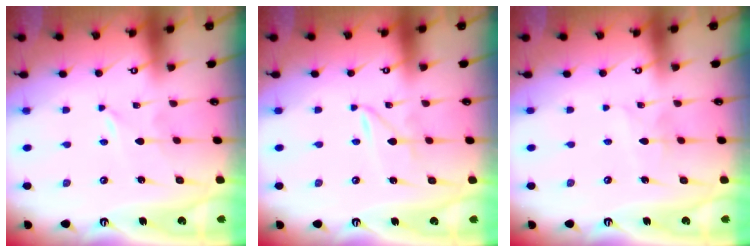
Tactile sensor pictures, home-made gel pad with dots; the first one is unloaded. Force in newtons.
{"total": 1.5, "press": 1.5, "slide": 0.2}
{"total": 2.6, "press": 2.6, "slide": 0.2}